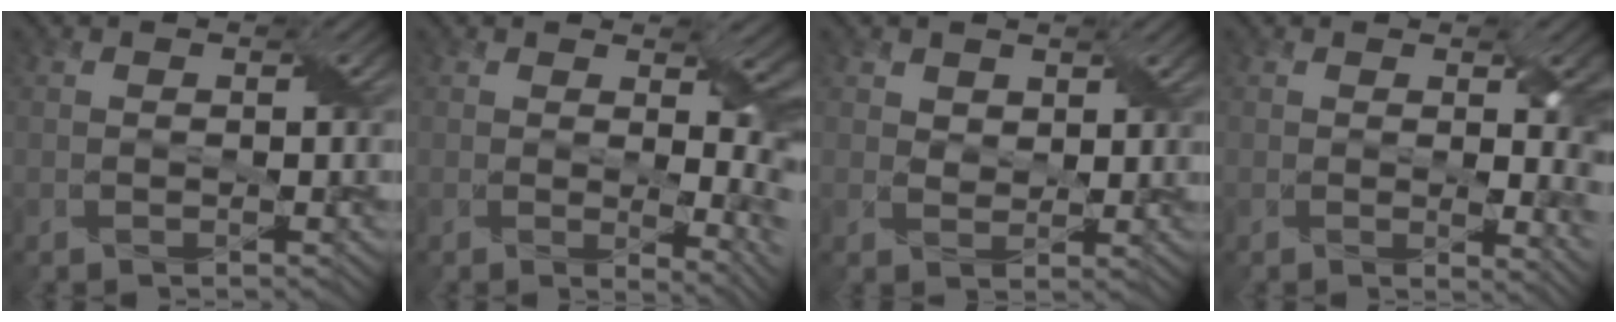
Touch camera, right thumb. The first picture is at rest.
{"total": 7.8, "force": [1.5, 3.6, 6.7], "torque": [-0.094, -0.018, 0.040]}
{"total": 2.3, "force": [1.5, 1.6, 0.8], "torque": [-0.026, -0.002, 0.025]}
{"total": 5.6, "force": [0.9, 2.3, 5.1], "torque": [-0.070, -0.012, 0.024]}